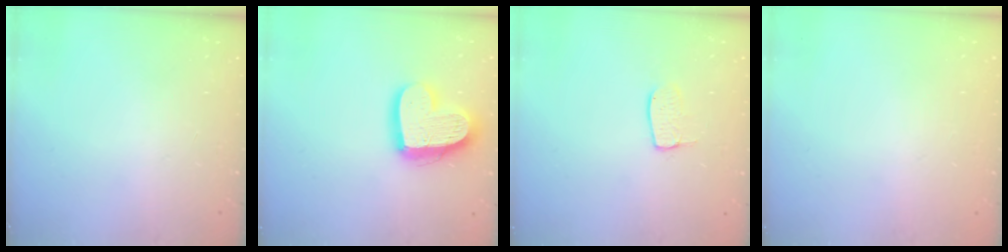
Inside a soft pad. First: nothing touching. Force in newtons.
{"total": 17.2, "press": 17.2, "slide": 1.4}
{"total": 6.9, "press": 6.9, "slide": 0.4}
{"total": 0.0}